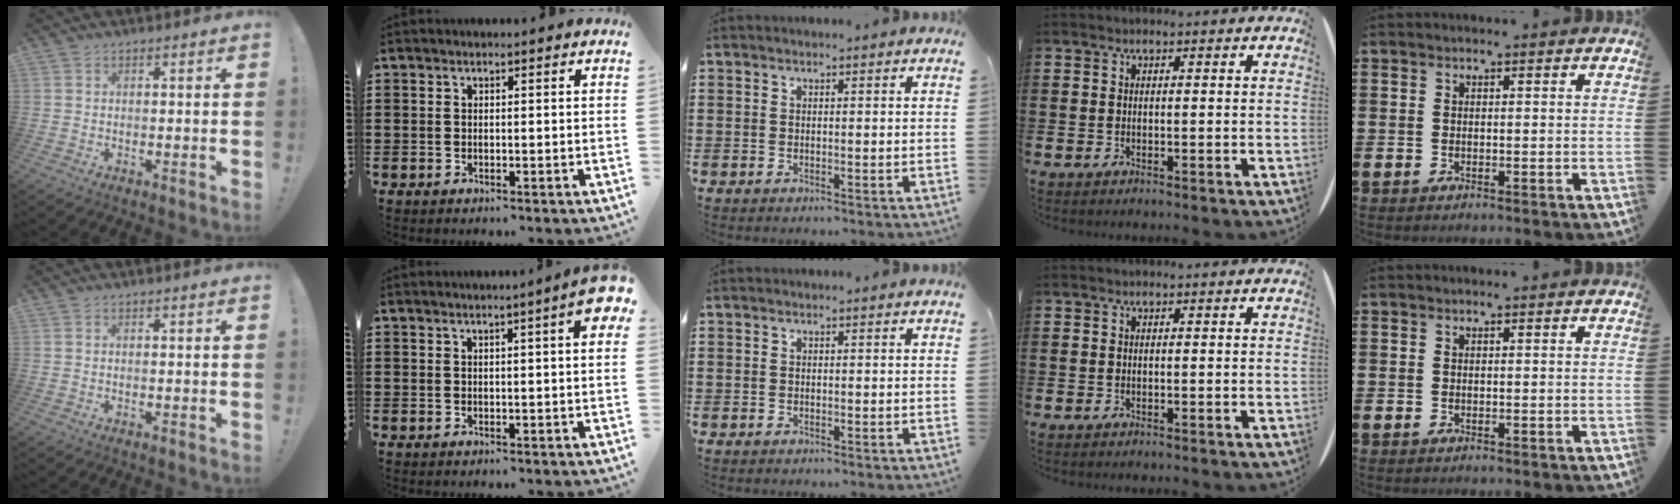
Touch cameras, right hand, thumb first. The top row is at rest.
{"index": {"total": 3.7, "force": [1.6, 0.2, 3.4], "torque": [-0.058, -0.001, 0.025]}}